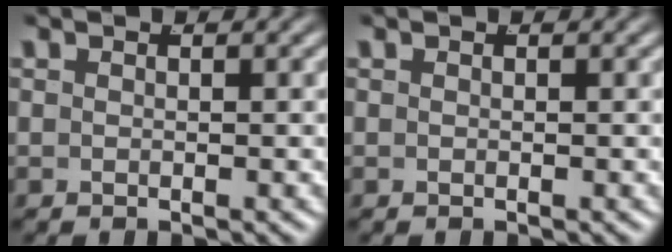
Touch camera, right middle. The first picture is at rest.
{"total": 0.0}